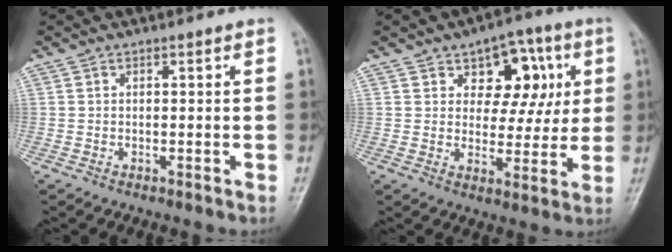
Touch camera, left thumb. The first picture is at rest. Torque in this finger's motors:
{"motor_torque": [0.27, -0.01, 0.02, -0.09, -0.01]}